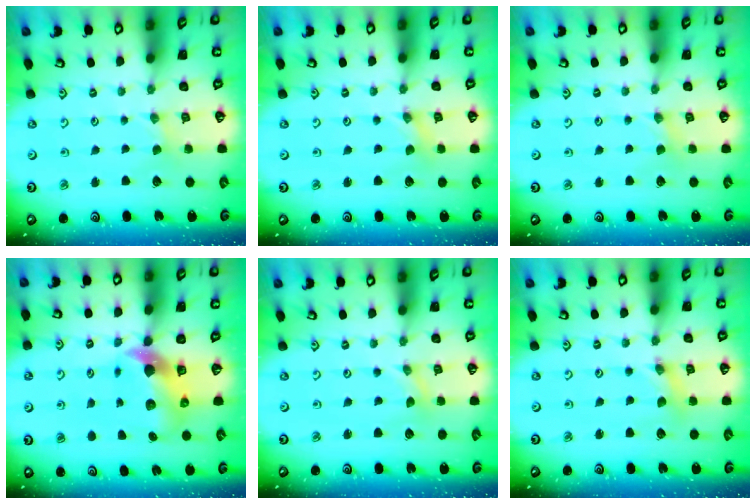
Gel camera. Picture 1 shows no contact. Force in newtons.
{"total": 0.0}
{"total": 1.1, "press": 1.1, "slide": 0.4}
{"total": 8.0, "press": 8.0, "slide": 1.1}
{"total": 0.0}
{"total": 1.7, "press": 1.7, "slide": 0.2}